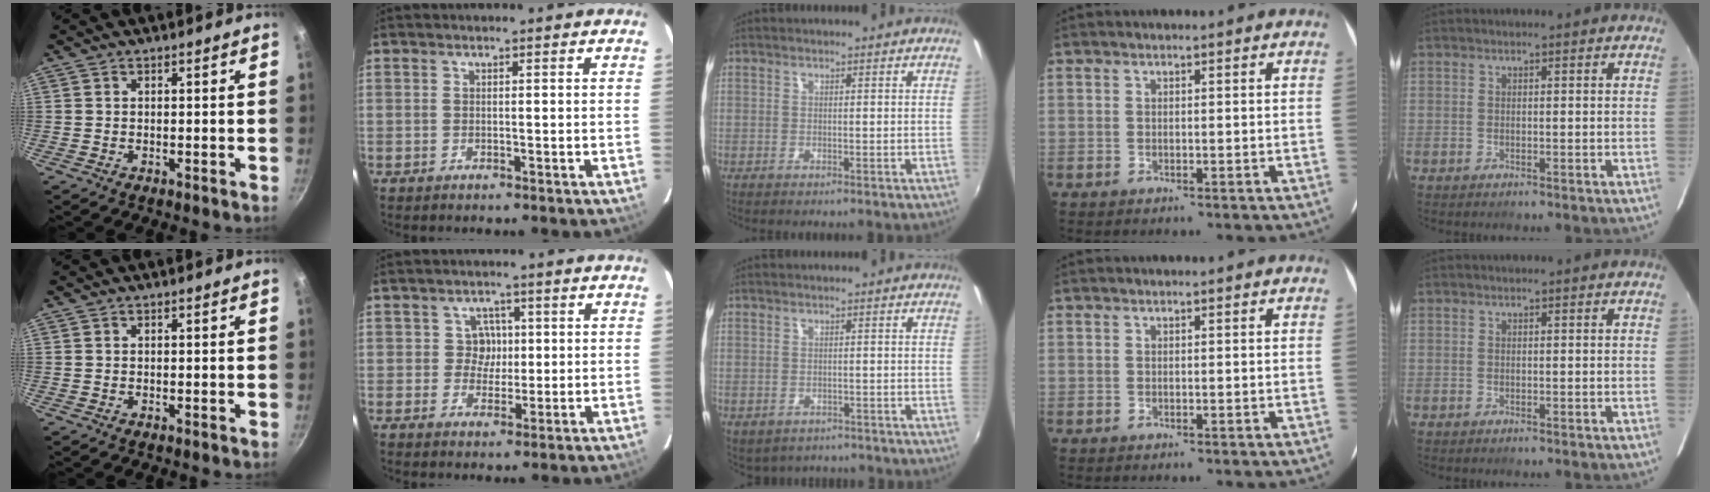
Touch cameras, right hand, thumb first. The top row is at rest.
{"index": {"total": 3.2, "force": [0.3, 3.2, 0.4], "torque": [-0.001, 0.012, 0.002]}, "middle": {"total": 2.8, "force": [-1.7, 1.9, 1.0], "torque": [-0.025, -0.011, -0.018]}}